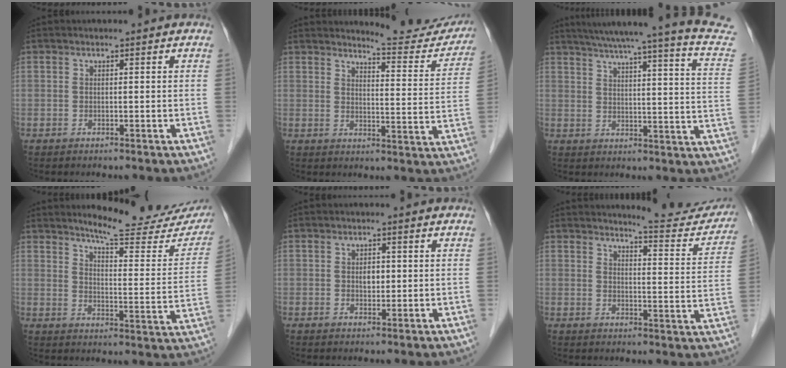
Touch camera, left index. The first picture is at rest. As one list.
[{"total": 11.2, "force": [11.0, 1.1, 1.6], "torque": [-0.009, -0.056, 0.121]}, {"total": 22.0, "force": [18.8, -0.6, 11.4], "torque": [-0.165, -0.053, 0.218]}, {"total": 17.5, "force": [15.6, 2.9, 7.3], "torque": [-0.084, -0.066, 0.183]}, {"total": 1.8, "force": [-0.4, 1.2, 1.3], "torque": [-0.022, -0.006, -0.004]}, {"total": 10.1, "force": [9.9, 0.9, 1.6], "torque": [-0.011, -0.045, 0.109]}]